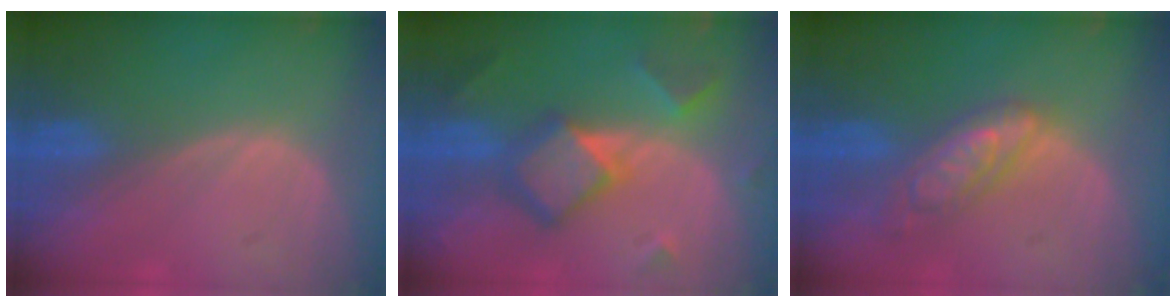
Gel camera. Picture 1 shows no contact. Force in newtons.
{"total": 7.9, "press": 7.9, "slide": 0.6}
{"total": 6.4, "press": 6.4, "slide": 0.5}